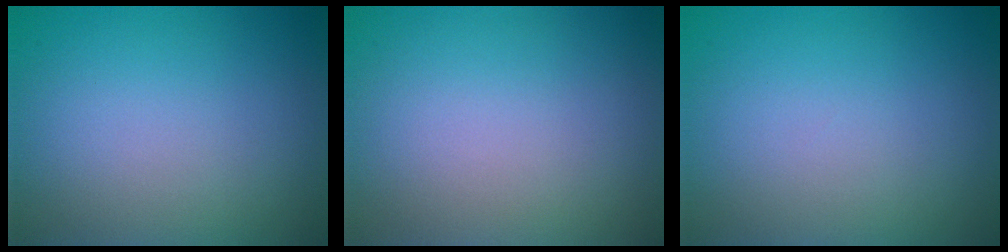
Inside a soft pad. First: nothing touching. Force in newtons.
{"total": 0.0}
{"total": 0.0}